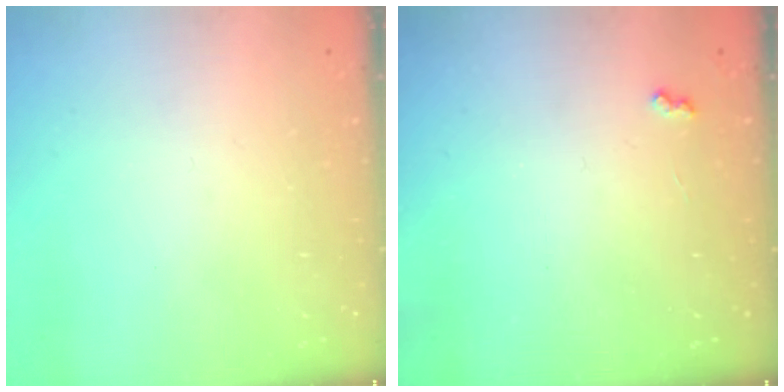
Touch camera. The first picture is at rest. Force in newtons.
{"total": 3.5, "press": 3.4, "slide": 0.5}